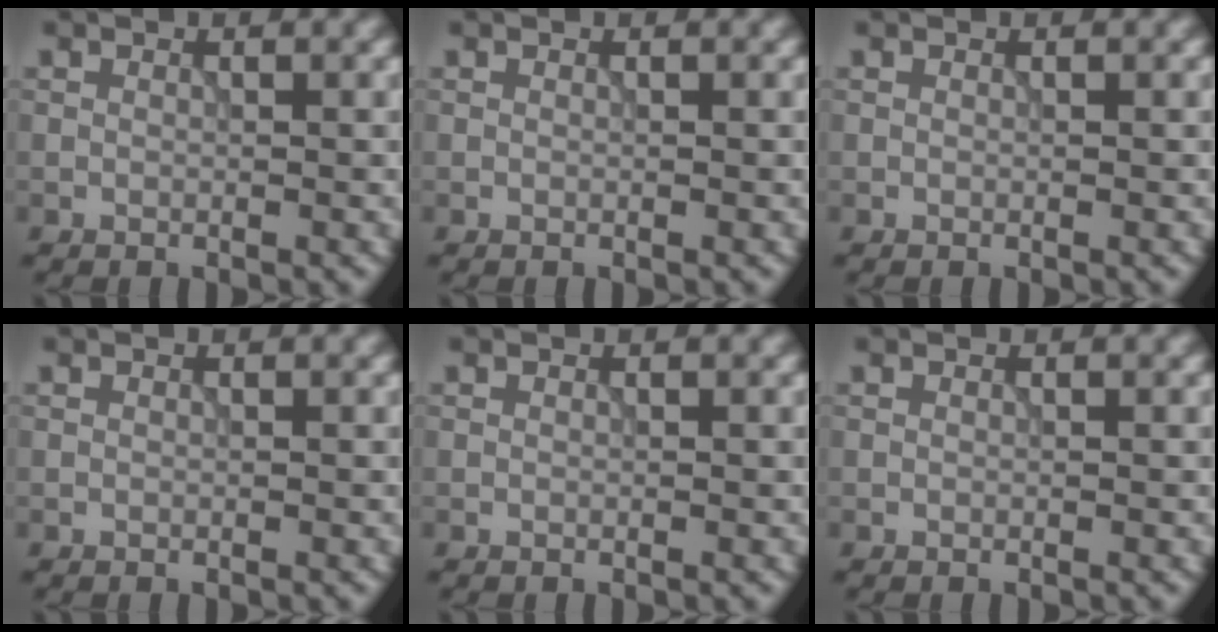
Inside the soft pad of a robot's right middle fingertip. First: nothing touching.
{"total": 0.0}
{"total": 0.0}
{"total": 0.0}
{"total": 0.0}
{"total": 0.0}